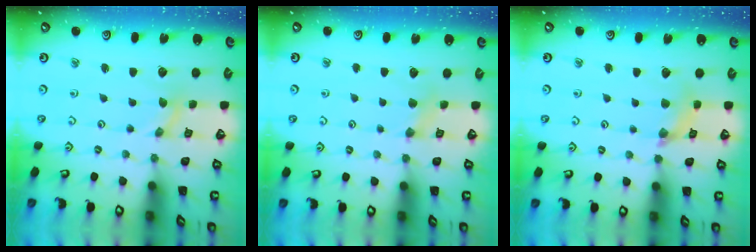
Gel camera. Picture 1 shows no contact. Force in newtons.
{"total": 2.9, "press": 2.8, "slide": 0.5}
{"total": 5.3, "press": 5.3, "slide": 0.5}